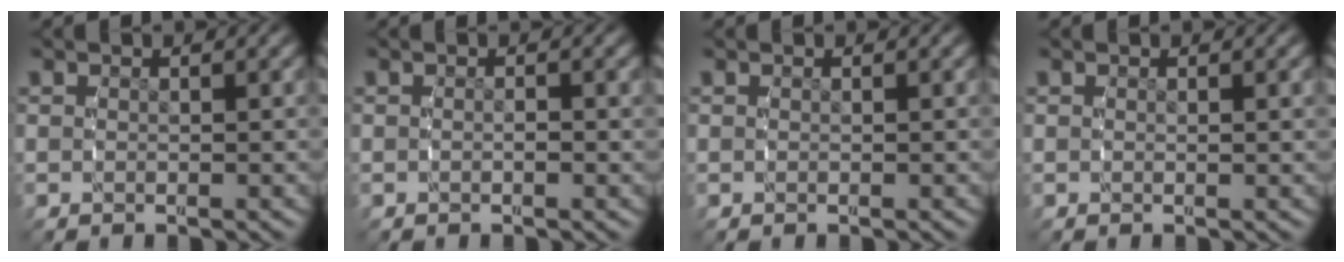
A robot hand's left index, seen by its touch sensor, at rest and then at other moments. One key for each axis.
{"total": 0.5, "fx": -0.3, "fy": 0.1, "fz": 0.5, "tx": -0.011, "ty": 0.001, "tz": -0.007}
{"total": 0.0}
{"total": 0.0}